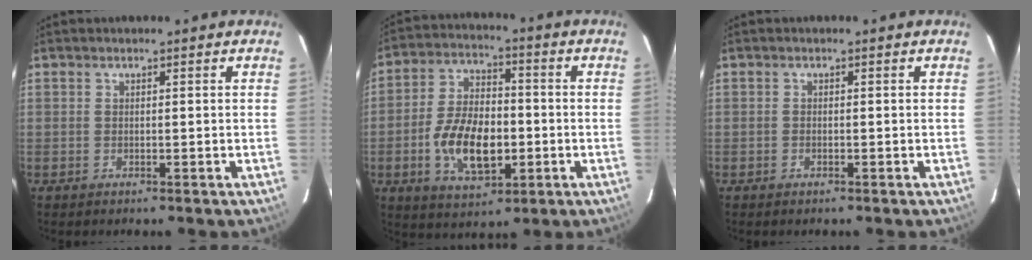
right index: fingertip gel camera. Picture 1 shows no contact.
{"total": 13.3, "force": [-3.3, 7.1, 10.8], "torque": [-0.214, 0.008, -0.052]}
{"total": 0.6, "force": [-0.5, 0.3, 0.1], "torque": [-0.004, 0.001, -0.011]}